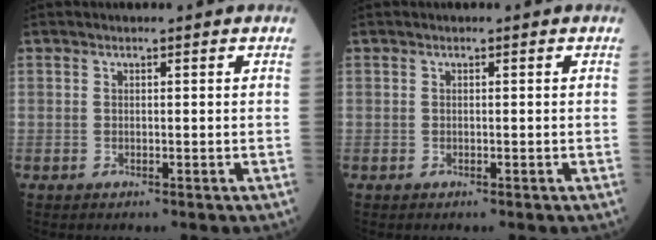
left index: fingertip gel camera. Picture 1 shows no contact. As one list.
[{"total": 0.0}]